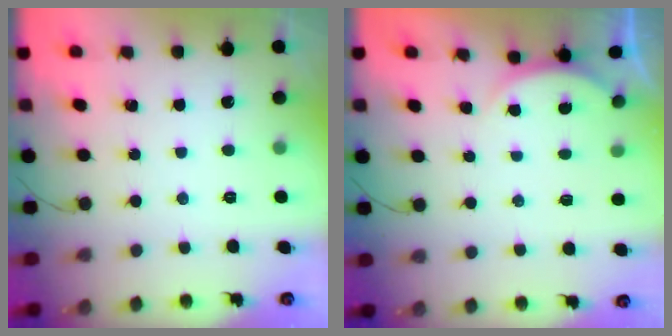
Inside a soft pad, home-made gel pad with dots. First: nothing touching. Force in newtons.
{"total": 2.4, "press": 2.4, "slide": 0.6}